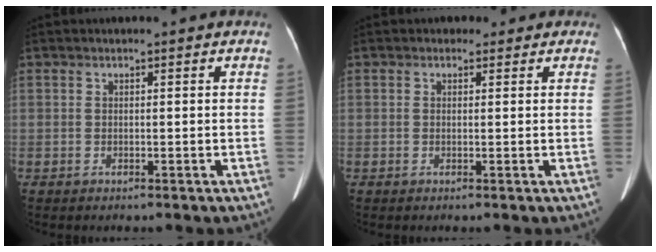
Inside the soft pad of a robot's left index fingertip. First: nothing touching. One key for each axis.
{"total": 1.5, "fx": 0.9, "fy": 1.3, "fz": 0.1, "tx": 0.007, "ty": 0.005, "tz": 0.005}